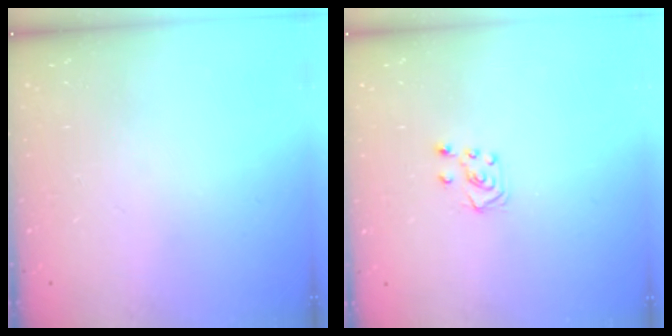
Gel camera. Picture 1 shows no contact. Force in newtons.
{"total": 5.1, "press": 5.1, "slide": 0.5}